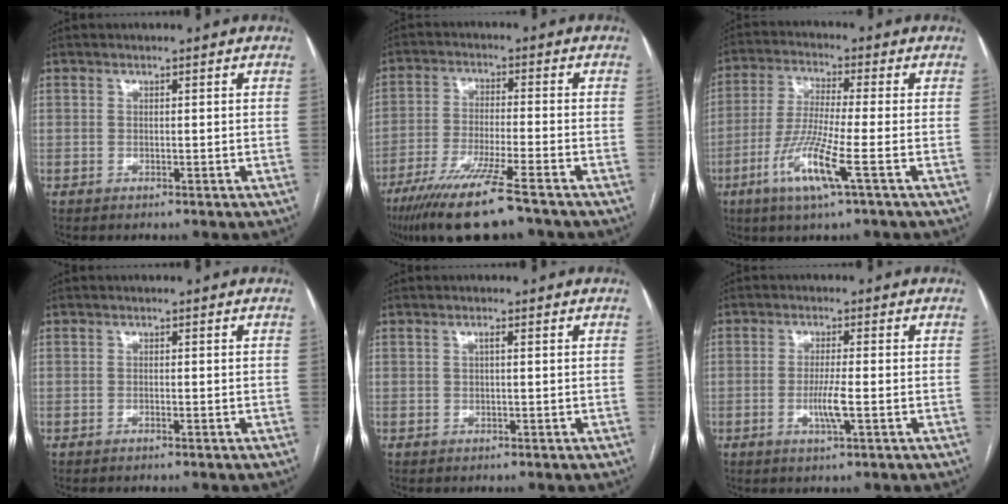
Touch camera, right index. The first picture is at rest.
{"total": 12.9, "force": [-9.1, 0.4, 9.1], "torque": [-0.166, -0.039, -0.154]}
{"total": 9.8, "force": [-4.1, -0.5, 8.9], "torque": [-0.184, -0.020, -0.084]}
{"total": 0.5, "force": [-0.4, -0.1, 0.3], "torque": [-0.008, 0.001, -0.008]}
{"total": 0.8, "force": [0.2, 0.1, 0.8], "torque": [-0.014, 0.003, 0.002]}
{"total": 3.9, "force": [-1.1, -0.1, 3.7], "torque": [-0.072, -0.006, -0.021]}